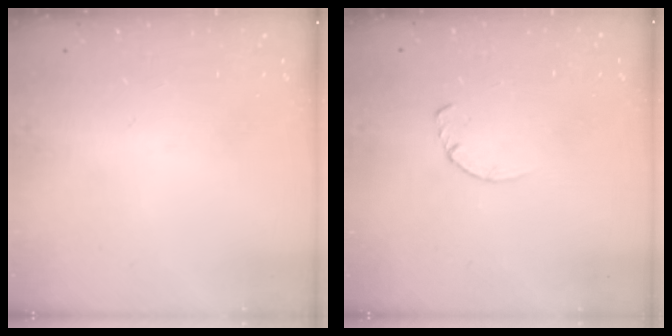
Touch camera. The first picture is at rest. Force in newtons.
{"total": 2.8, "press": 2.8, "slide": 0.4}